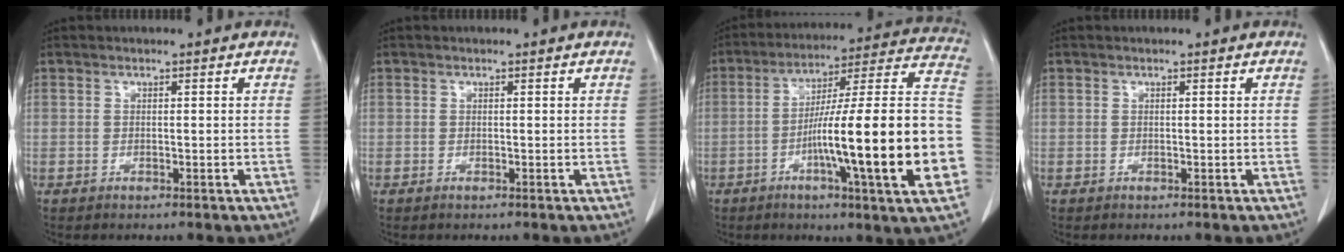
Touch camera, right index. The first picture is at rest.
{"total": 0.0}
{"total": 24.9, "force": [-6.0, 0.1, 24.2], "torque": [-0.281, 0.008, -0.100]}
{"total": 0.0}